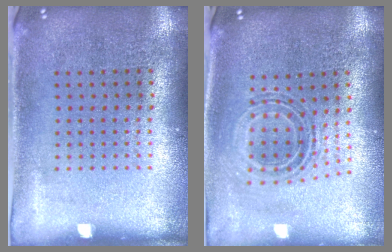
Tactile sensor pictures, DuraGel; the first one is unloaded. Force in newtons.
{"total": 0.7, "press": 0.7, "slide": 0.3}